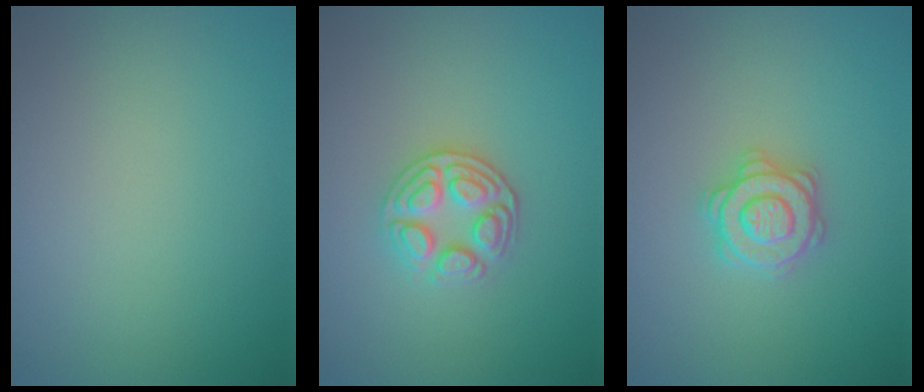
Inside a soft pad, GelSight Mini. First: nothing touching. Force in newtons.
{"total": 3.4, "press": 3.0, "slide": 1.5}
{"total": 2.8, "press": 2.8, "slide": 0.4}